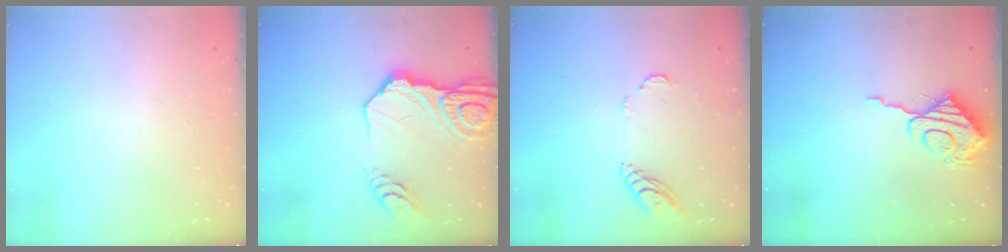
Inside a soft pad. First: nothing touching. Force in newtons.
{"total": 18.1, "press": 18.0, "slide": 1.9}
{"total": 8.9, "press": 8.9, "slide": 0.9}
{"total": 10.1, "press": 10.1, "slide": 0.8}